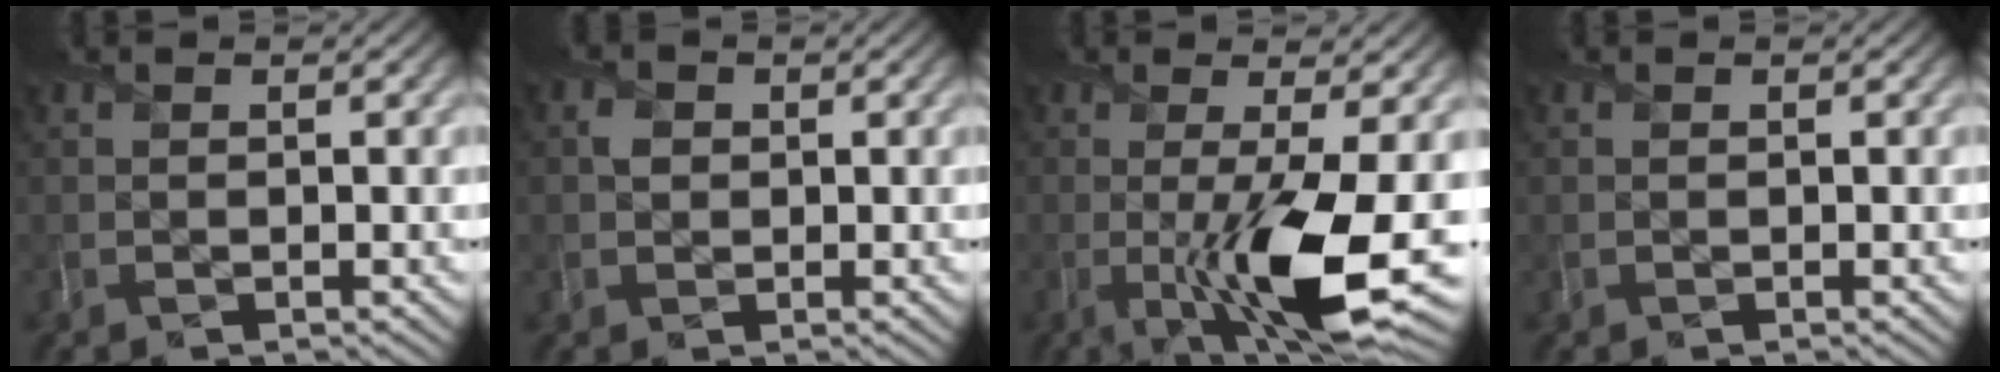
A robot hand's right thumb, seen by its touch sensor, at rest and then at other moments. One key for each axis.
{"total": 1.5, "fx": 0.1, "fy": 1.4, "fz": 0.5, "tx": -0.010, "ty": -0.001, "tz": -0.003}
{"total": 11.5, "fx": -2.1, "fy": 2.6, "fz": 11.0, "tx": -0.173, "ty": -0.014, "tz": -0.027}
{"total": 0.0}